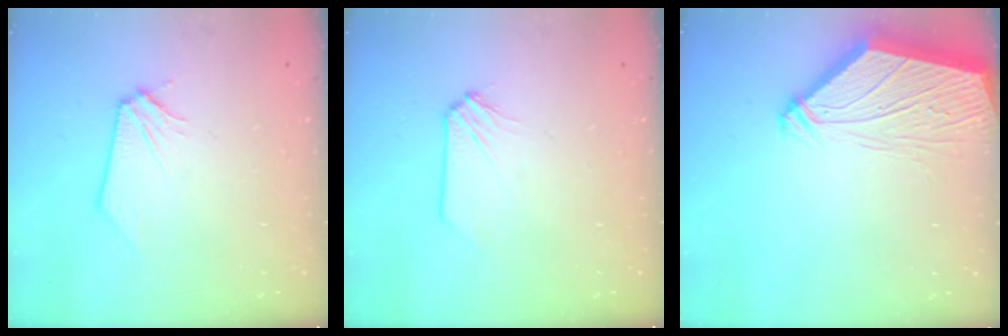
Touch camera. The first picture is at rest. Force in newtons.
{"total": 0.7, "press": 0.7, "slide": 0.1}
{"total": 6.2, "press": 6.1, "slide": 0.8}